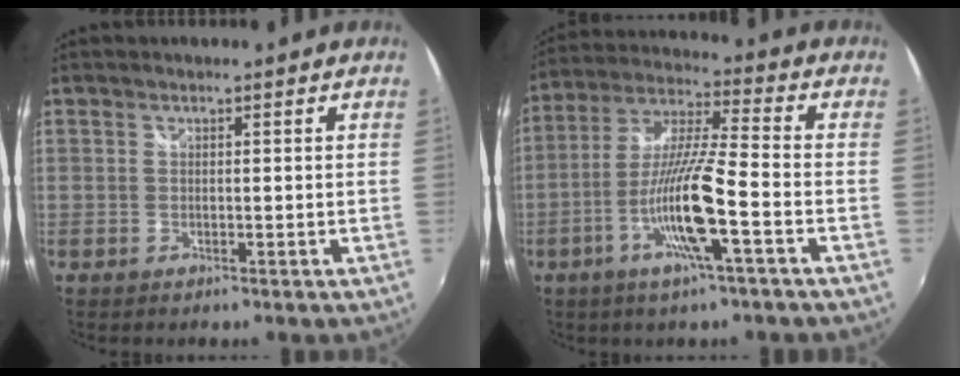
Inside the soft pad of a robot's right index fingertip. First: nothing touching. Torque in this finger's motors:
{"motor_torque": [2.10, -0.04, 1.05, 0.21]}